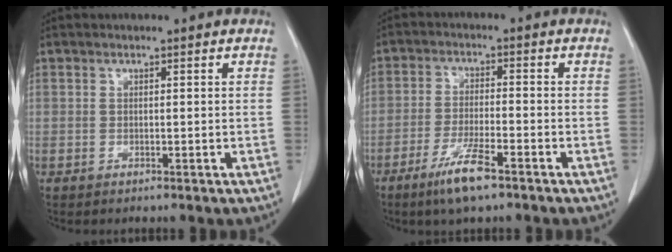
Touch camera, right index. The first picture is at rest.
{"total": 7.0, "force": [-4.6, 0.7, 5.2], "torque": [-0.106, -0.012, -0.084]}